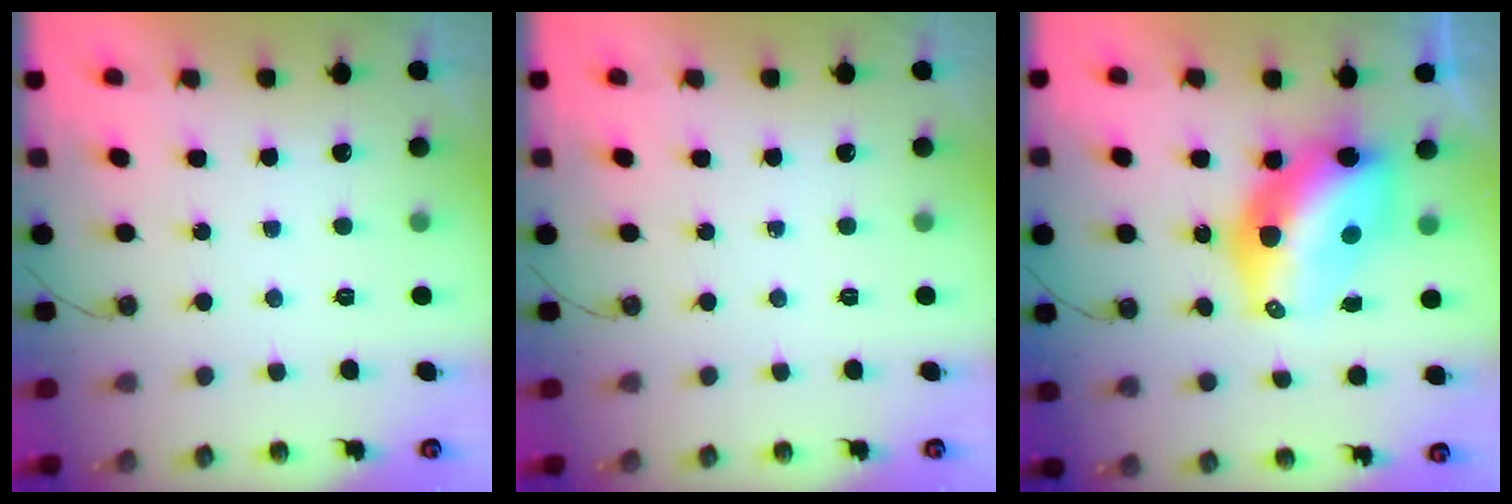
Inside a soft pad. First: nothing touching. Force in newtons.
{"total": 0.0}
{"total": 13.8, "press": 13.7, "slide": 1.1}